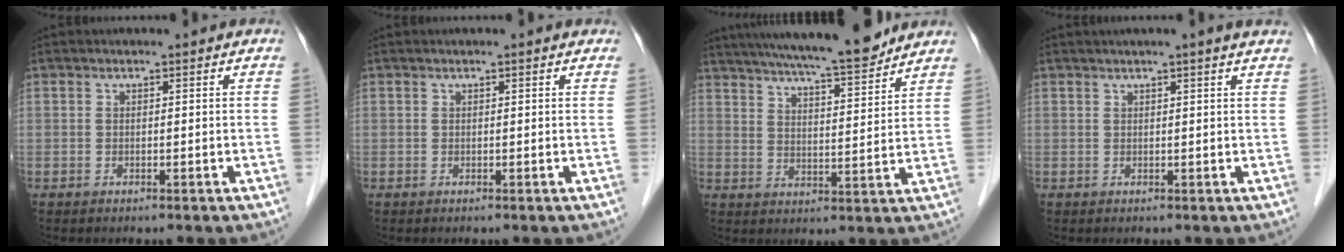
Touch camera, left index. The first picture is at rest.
{"total": 0.5, "force": [0.4, 0.0, 0.3], "torque": [-0.009, 0.006, 0.006]}
{"total": 16.2, "force": [14.4, 1.0, 7.5], "torque": [-0.123, 0.009, 0.214]}
{"total": 3.2, "force": [2.5, -0.7, 1.9], "torque": [-0.024, 0.011, 0.032]}